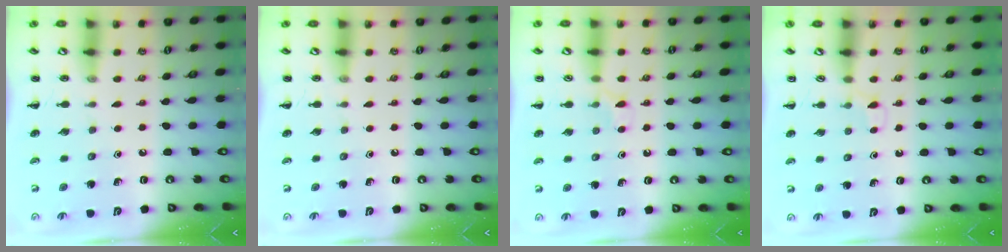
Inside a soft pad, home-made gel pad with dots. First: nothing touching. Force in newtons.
{"total": 0.0}
{"total": 4.5, "press": 4.2, "slide": 1.5}
{"total": 2.3, "press": 2.2, "slide": 0.8}